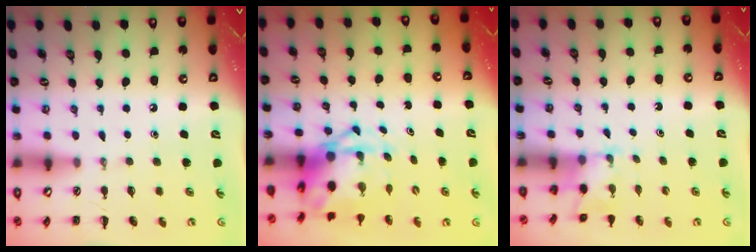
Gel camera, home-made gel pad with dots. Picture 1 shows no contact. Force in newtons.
{"total": 5.4, "press": 5.1, "slide": 1.5}
{"total": 2.3, "press": 2.2, "slide": 0.7}